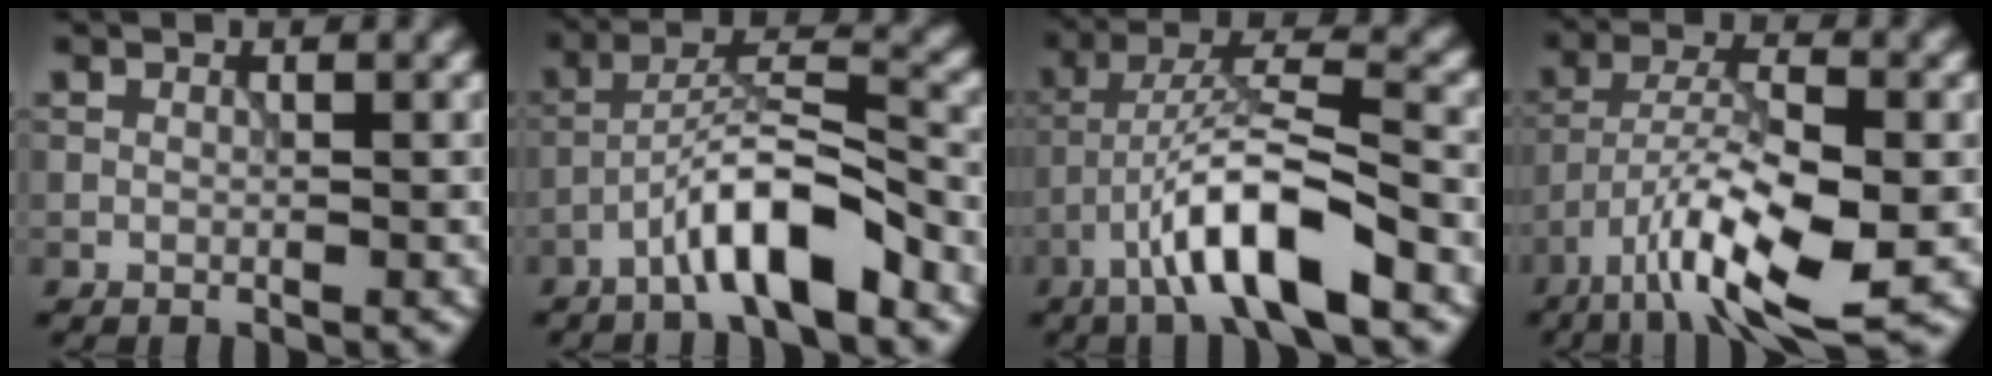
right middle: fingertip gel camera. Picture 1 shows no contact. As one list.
[{"total": 6.7, "force": [-3.9, 1.3, 5.3], "torque": [-0.088, 0.022, -0.071]}, {"total": 8.7, "force": [-4.5, 1.8, 7.1], "torque": [-0.121, 0.018, -0.085]}, {"total": 9.2, "force": [-4.7, 2.6, 7.4], "torque": [-0.127, 0.002, -0.089]}]